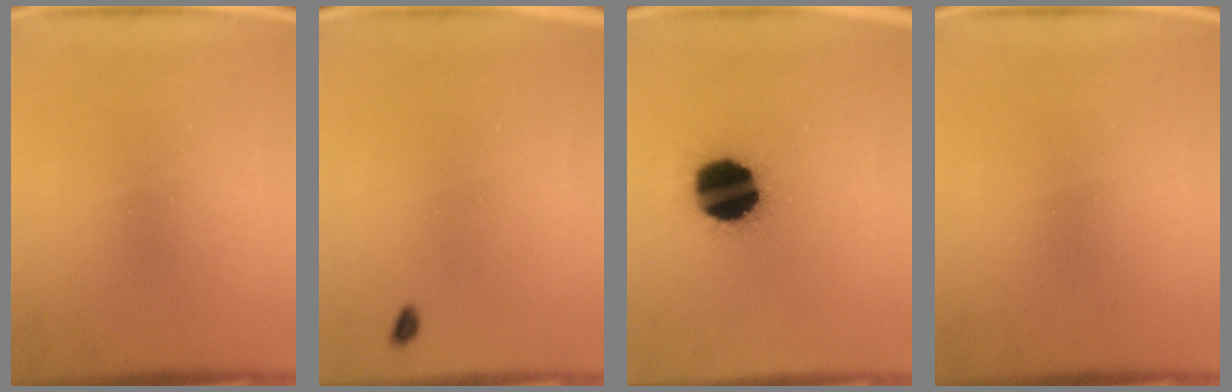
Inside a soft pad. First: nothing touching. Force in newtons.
{"total": 1.1}
{"total": 19.1}
{"total": 0.0}